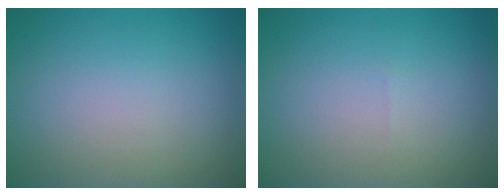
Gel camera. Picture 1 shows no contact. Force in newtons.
{"total": 0.0}